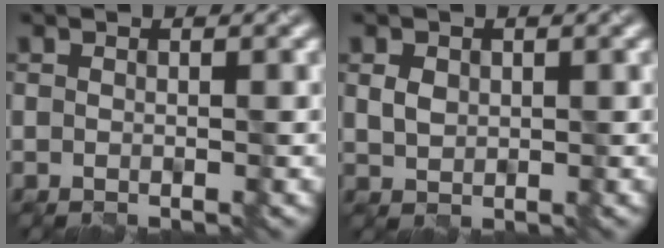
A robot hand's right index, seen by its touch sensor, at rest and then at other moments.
{"total": 1.5, "force": [0.3, 1.2, 0.9], "torque": [-0.022, -0.001, 0.009]}